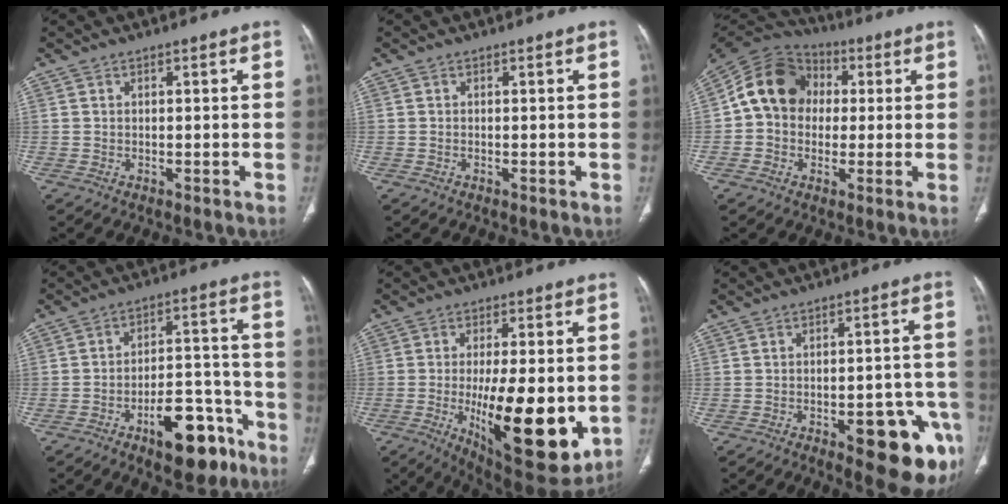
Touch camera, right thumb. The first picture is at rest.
{"total": 0.0}
{"total": 13.3, "force": [1.3, 11.1, 7.2], "torque": [-0.111, 0.031, 0.009]}
{"total": 14.0, "force": [-8.2, 6.3, 9.5], "torque": [-0.106, 0.069, -0.116]}
{"total": 20.5, "force": [-3.6, 7.0, 18.9], "torque": [-0.275, -0.031, -0.034]}
{"total": 15.9, "force": [-7.0, 6.0, 12.9], "torque": [-0.107, 0.034, -0.074]}